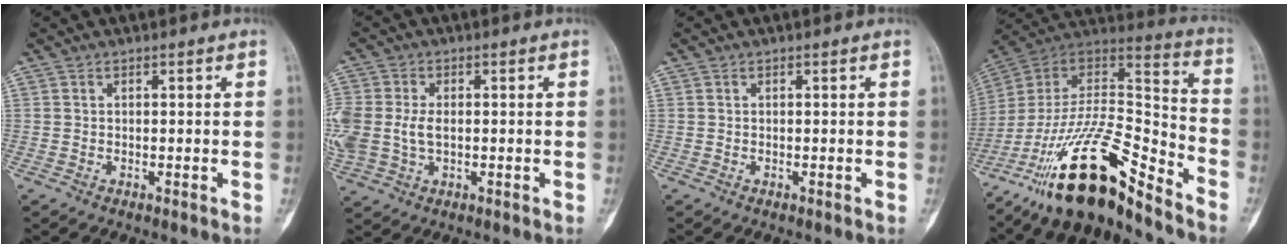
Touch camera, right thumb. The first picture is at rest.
{"total": 12.5, "force": [-0.1, 8.8, 8.9], "torque": [-0.247, 0.002, 0.010]}
{"total": 0.0}
{"total": 22.8, "force": [-16.6, 6.0, 14.6], "torque": [-0.275, 0.094, -0.295]}